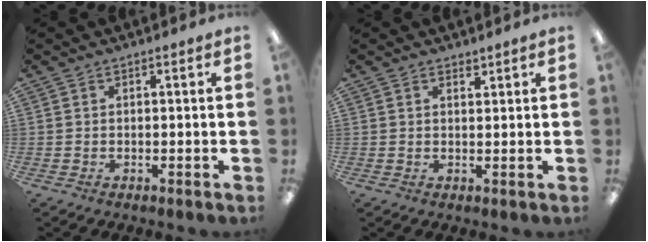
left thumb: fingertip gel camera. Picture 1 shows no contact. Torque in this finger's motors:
{"motor_torque": [0.17, -0.01, -0.38, 0.20, -0.08]}